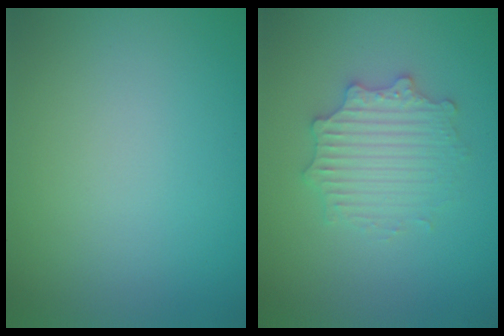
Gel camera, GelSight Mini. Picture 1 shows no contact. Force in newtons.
{"total": 3.6, "press": 3.5, "slide": 0.6}